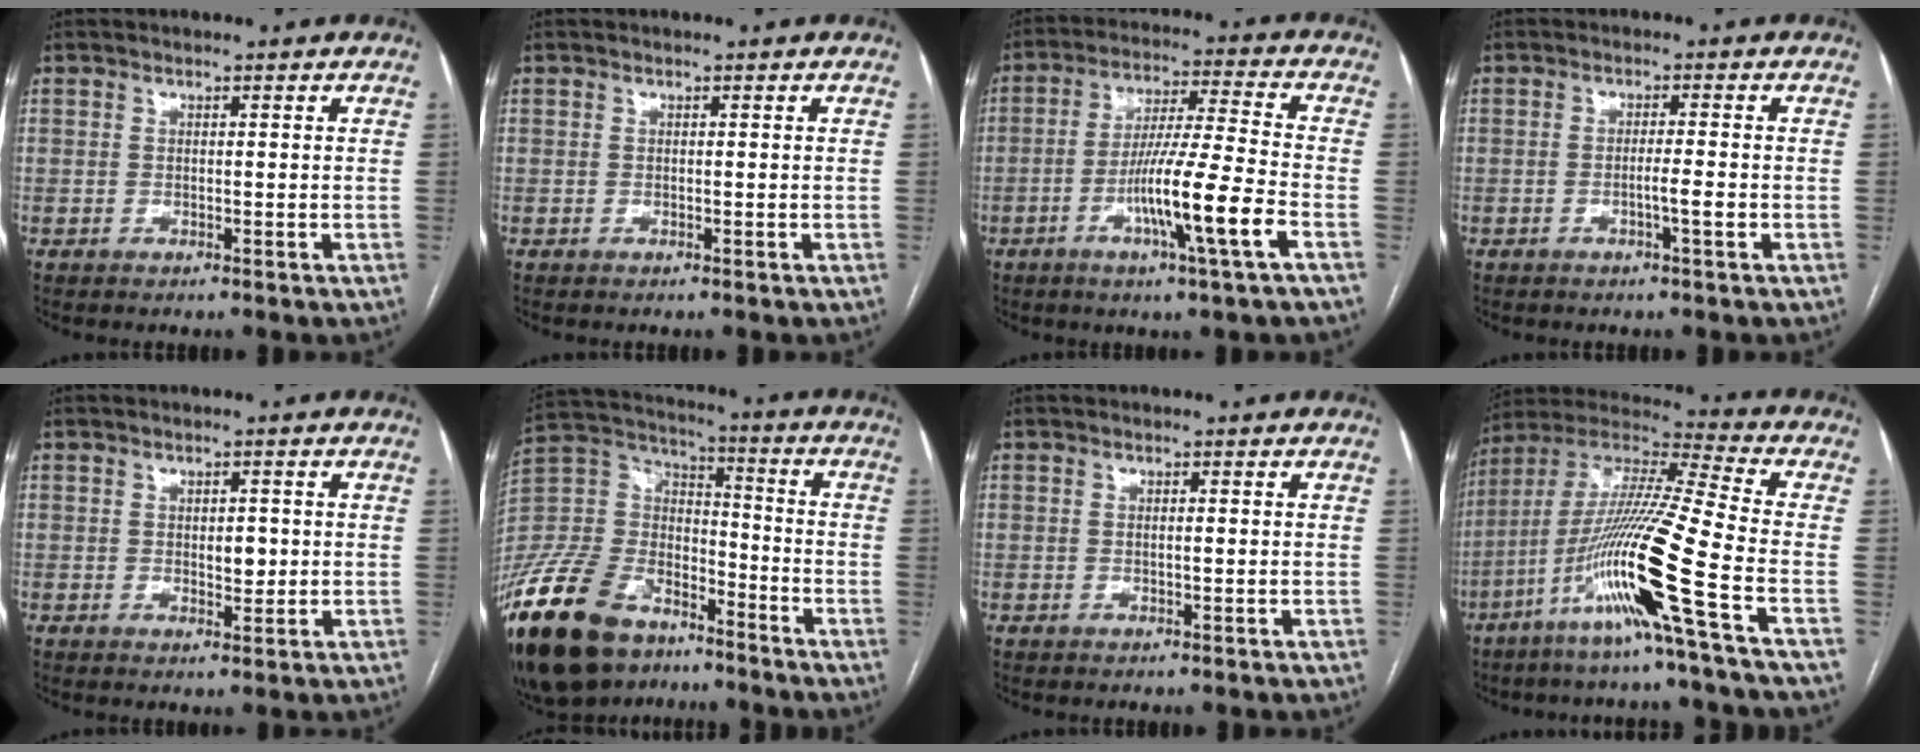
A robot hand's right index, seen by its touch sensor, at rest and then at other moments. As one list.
[{"total": 0.0}, {"total": 12.6, "force": [-4.8, -1.1, 11.6], "torque": [-0.207, -0.010, -0.088]}, {"total": 2.5, "force": [-0.9, -0.3, 2.3], "torque": [-0.036, -0.001, -0.018]}, {"total": 2.7, "force": [0.1, 1.4, 2.3], "torque": [-0.031, -0.001, 0.004]}, {"total": 26.9, "force": [-18.5, 14.0, 13.6], "torque": [-0.376, -0.018, -0.336]}, {"total": 0.7, "force": [0.0, 0.1, 0.7], "torque": [-0.013, 0.000, 0.001]}, {"total": 18.9, "force": [-7.6, -1.9, 17.2], "torque": [-0.349, -0.020, -0.154]}]